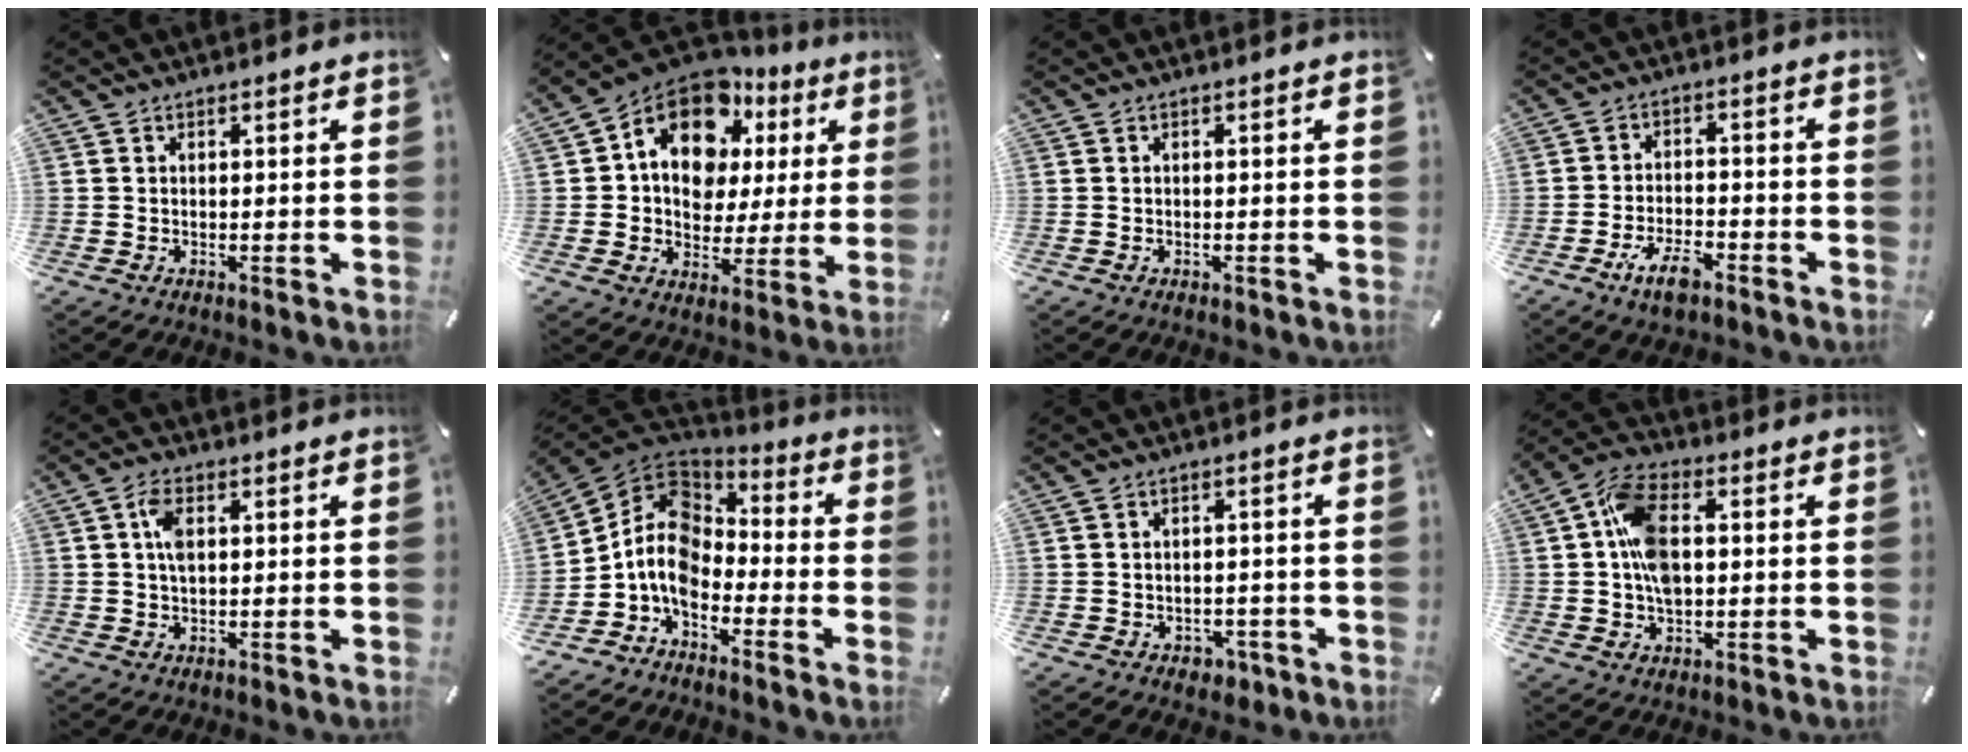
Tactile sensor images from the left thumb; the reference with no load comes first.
{"total": 15.1, "force": [7.3, 10.8, 7.7], "torque": [-0.132, -0.043, 0.131]}
{"total": 0.6, "force": [-0.2, 0.4, 0.3], "torque": [-0.005, 0.001, -0.006]}
{"total": 7.2, "force": [-4.5, 3.0, 4.7], "torque": [-0.096, 0.016, -0.083]}
{"total": 4.2, "force": [0.9, 2.1, 3.5], "torque": [-0.083, 0.006, 0.011]}
{"total": 10.4, "force": [-3.9, 7.5, 5.9], "torque": [-0.143, 0.017, -0.081]}
{"total": 3.5, "force": [-1.7, 2.7, 1.5], "torque": [-0.023, 0.009, -0.030]}
{"total": 11.0, "force": [0.7, 6.8, 8.6], "torque": [-0.176, 0.009, 0.013]}